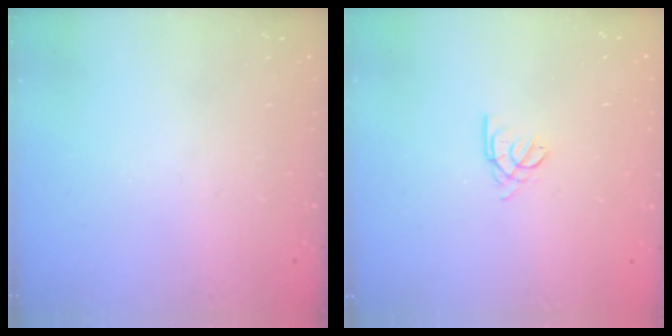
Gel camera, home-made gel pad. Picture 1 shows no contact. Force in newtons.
{"total": 2.5, "press": 2.5, "slide": 0.5}